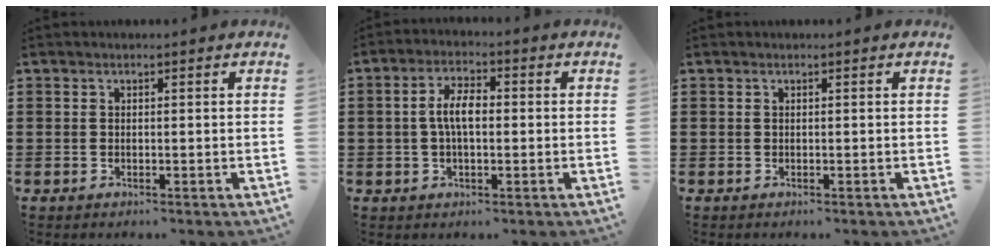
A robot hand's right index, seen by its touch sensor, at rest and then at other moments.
{"total": 5.1, "force": [-0.1, 2.2, 4.5], "torque": [-0.092, 0.005, -0.005]}
{"total": 0.0}